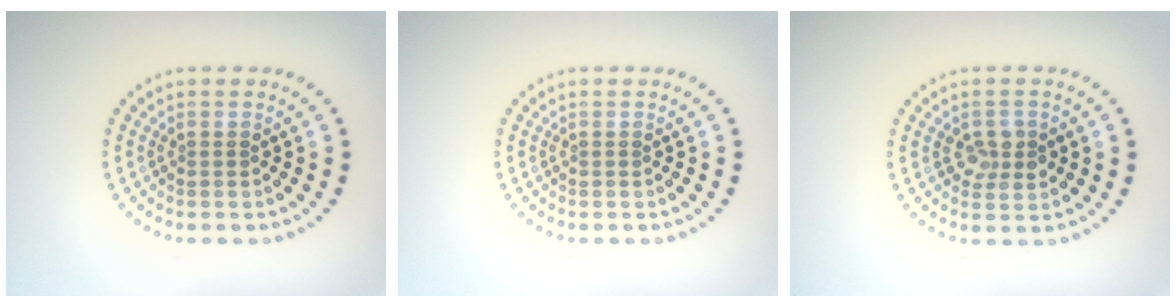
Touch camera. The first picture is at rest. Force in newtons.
{"total": 0.0}
{"total": 2.5, "press": 2.5, "slide": 0.4}